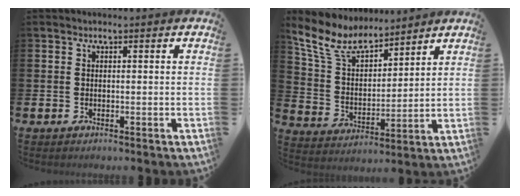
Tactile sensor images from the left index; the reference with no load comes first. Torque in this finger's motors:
{"motor_torque": [0.36, -0.60, 0.93, 0.21]}